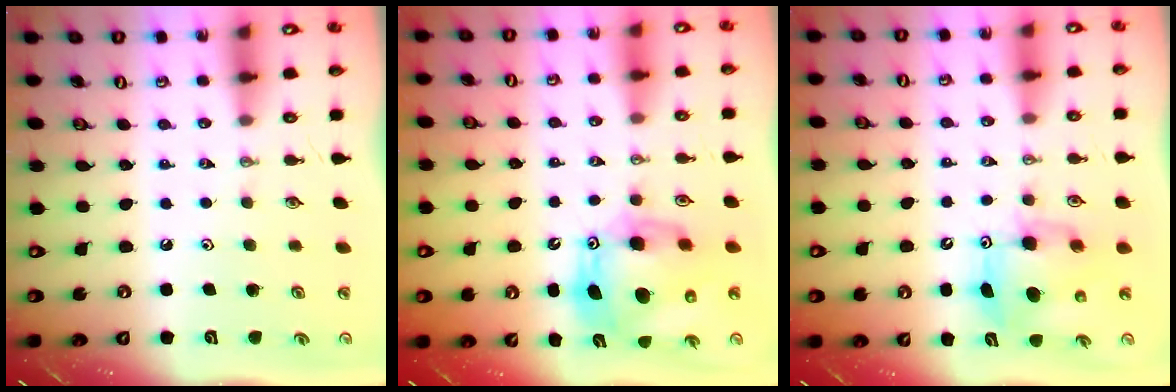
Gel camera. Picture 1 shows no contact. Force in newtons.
{"total": 13.9, "press": 13.8, "slide": 1.3}
{"total": 8.0, "press": 8.0, "slide": 0.8}